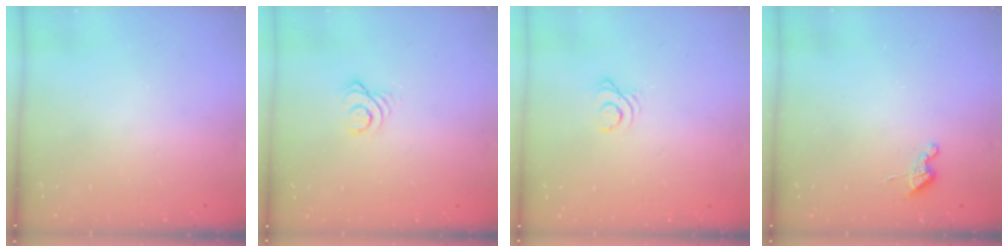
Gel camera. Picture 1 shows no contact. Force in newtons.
{"total": 3.3, "press": 3.3, "slide": 0.4}
{"total": 2.5, "press": 2.5, "slide": 0.3}
{"total": 4.2, "press": 4.2, "slide": 0.5}